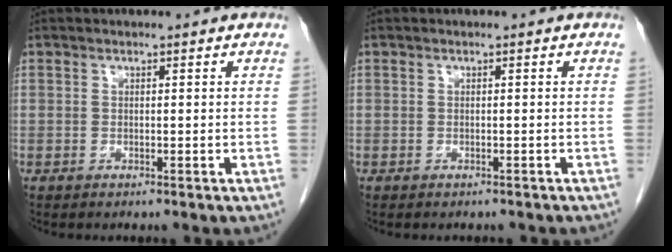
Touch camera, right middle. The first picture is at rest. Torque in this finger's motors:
{"motor_torque": [0.17, 0.02, -0.04, 0.00]}